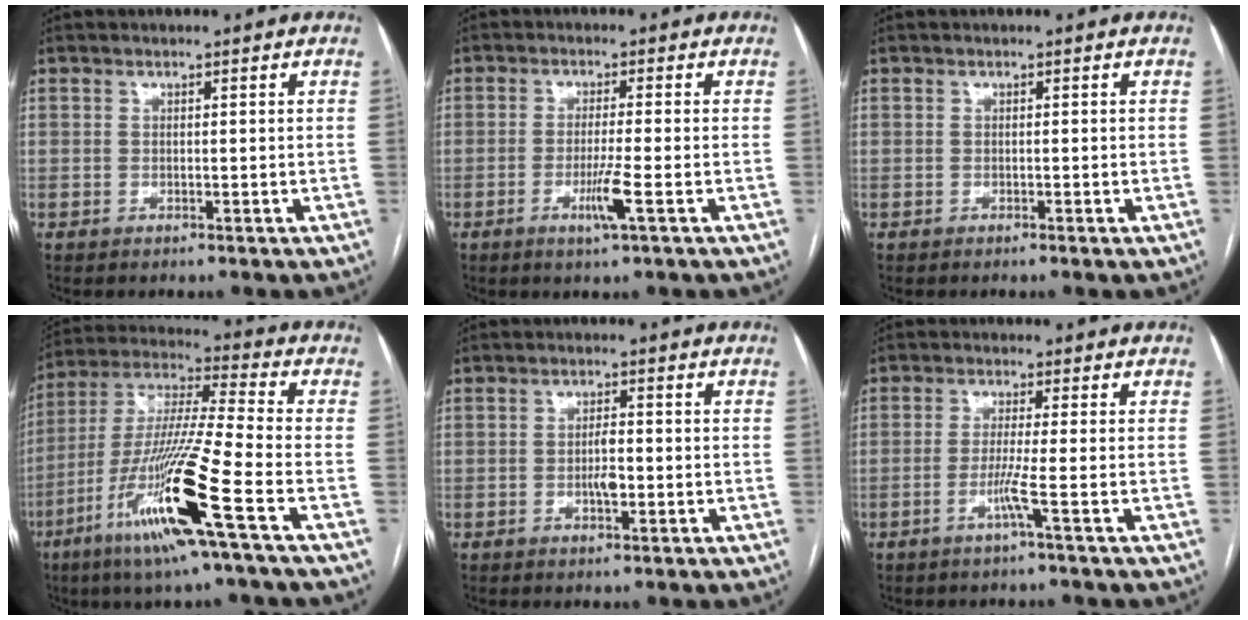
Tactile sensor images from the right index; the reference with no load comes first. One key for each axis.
{"total": 4.4, "fx": -1.8, "fy": -0.5, "fz": 4.0, "tx": -0.079, "ty": -0.011, "tz": -0.034}
{"total": 0.0}
{"total": 18.3, "fx": -8.2, "fy": -0.8, "fz": 16.4, "tx": -0.344, "ty": -0.033, "tz": -0.161}
{"total": 2.7, "fx": -0.7, "fy": 0.8, "fz": 2.5, "tx": -0.046, "ty": 0.003, "tz": -0.011}
{"total": 3.4, "fx": -1.5, "fy": -1.2, "fz": 2.7, "tx": -0.059, "ty": -0.007, "tz": -0.033}